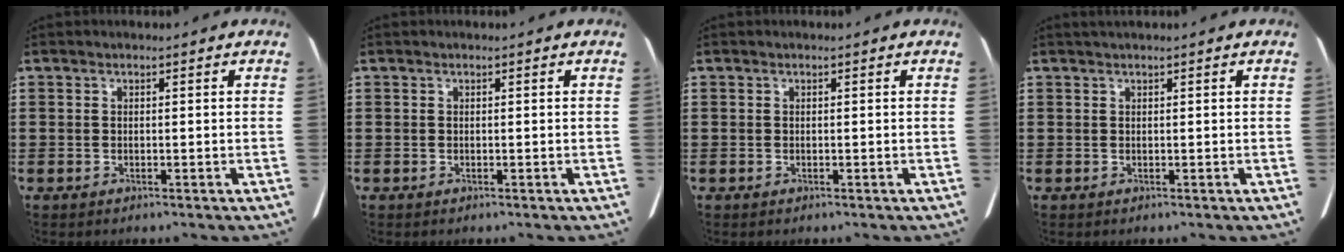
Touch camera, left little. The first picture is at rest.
{"total": 0.0}
{"total": 0.0}
{"total": 0.6, "force": [0.4, 0.0, 0.5], "torque": [-0.009, 0.002, 0.007]}